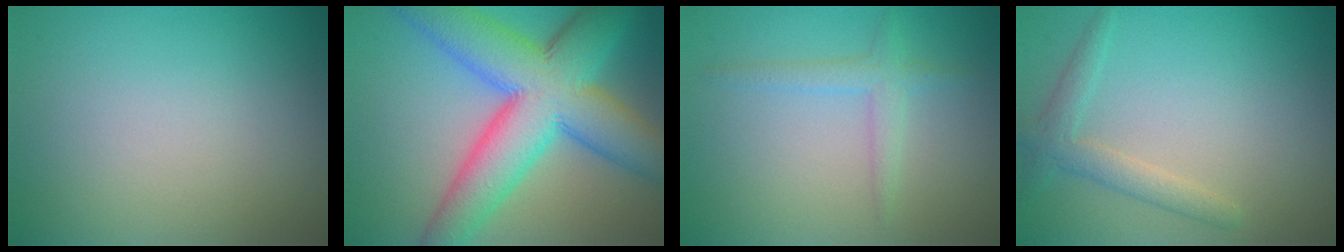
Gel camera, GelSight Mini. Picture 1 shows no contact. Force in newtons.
{"total": 11.9, "press": 11.9, "slide": 0.3}
{"total": 1.8, "press": 1.8, "slide": 0.2}
{"total": 2.3, "press": 2.3, "slide": 0.2}